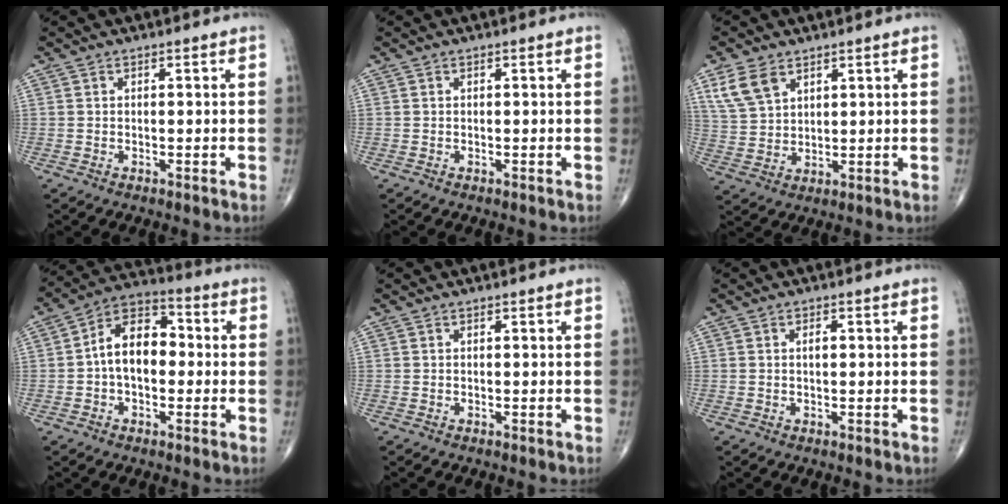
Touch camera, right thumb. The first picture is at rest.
{"total": 0.0}
{"total": 7.2, "force": [4.1, 4.4, 3.9], "torque": [-0.071, -0.011, 0.092]}
{"total": 11.4, "force": [-0.3, 7.3, 8.8], "torque": [-0.122, 0.035, -0.018]}
{"total": 0.0}
{"total": 1.4, "force": [0.2, 0.7, 1.2], "torque": [-0.014, 0.001, 0.001]}